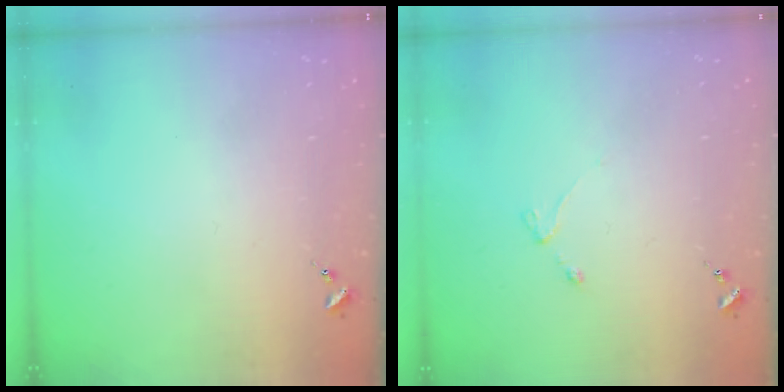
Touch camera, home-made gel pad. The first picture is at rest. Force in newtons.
{"total": 3.1, "press": 3.0, "slide": 0.4}